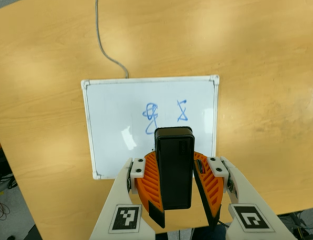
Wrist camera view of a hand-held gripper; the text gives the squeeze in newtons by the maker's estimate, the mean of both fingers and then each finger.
{"total": 8.1, "left": 8.5, "right": 7.7}